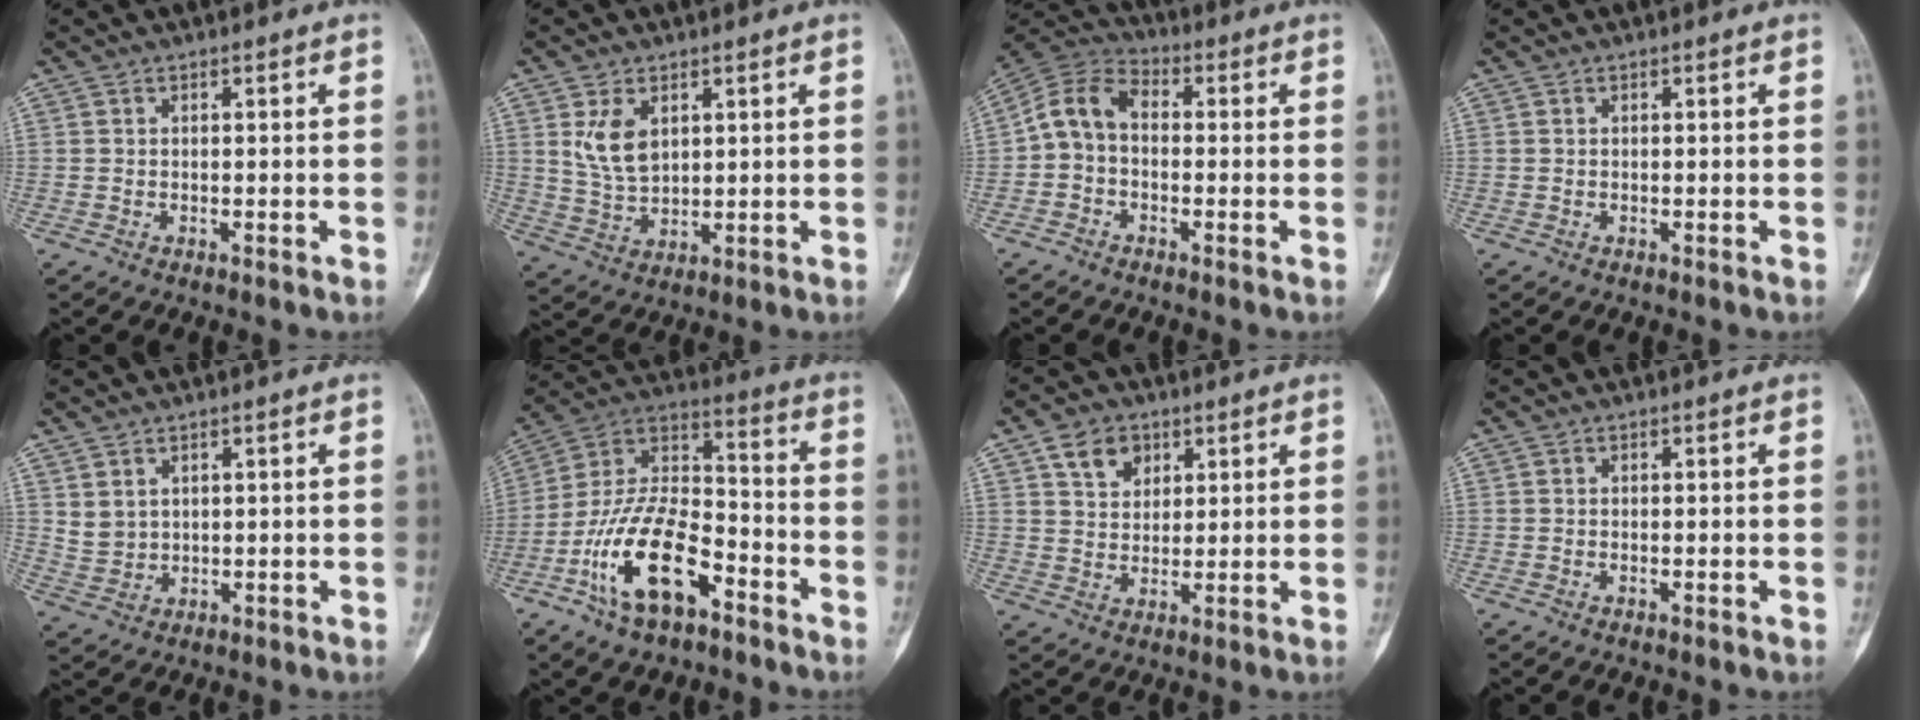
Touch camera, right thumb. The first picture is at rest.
{"total": 6.9, "force": [2.5, 4.2, 4.8], "torque": [-0.077, -0.012, 0.057]}
{"total": 8.3, "force": [-0.7, 5.9, 5.8], "torque": [-0.098, 0.030, -0.032]}
{"total": 0.0}
{"total": 3.5, "force": [1.8, 2.6, 1.5], "torque": [-0.021, -0.015, 0.047]}
{"total": 18.5, "force": [-9.0, 8.8, 13.6], "torque": [-0.245, 0.067, -0.169]}
{"total": 6.6, "force": [3.3, 4.8, 3.1], "torque": [-0.029, -0.014, 0.059]}
{"total": 0.0}